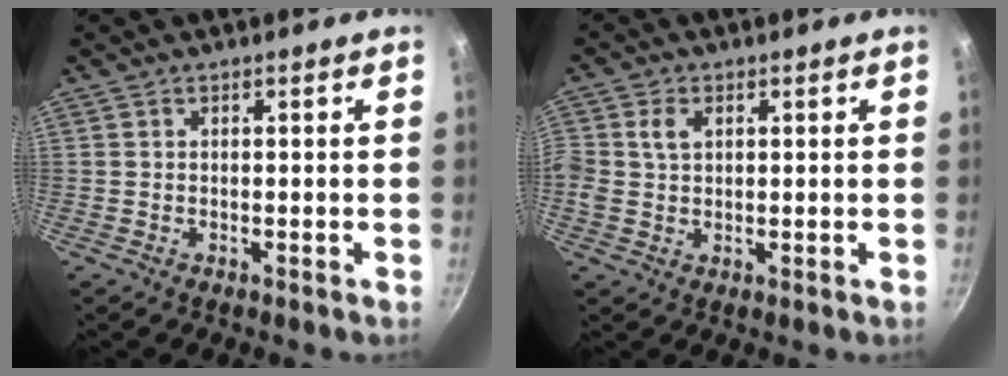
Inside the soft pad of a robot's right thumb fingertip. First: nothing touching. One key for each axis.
{"total": 4.3, "fx": 1.0, "fy": 3.2, "fz": 2.7, "tx": -0.047, "ty": 0.005, "tz": 0.015}